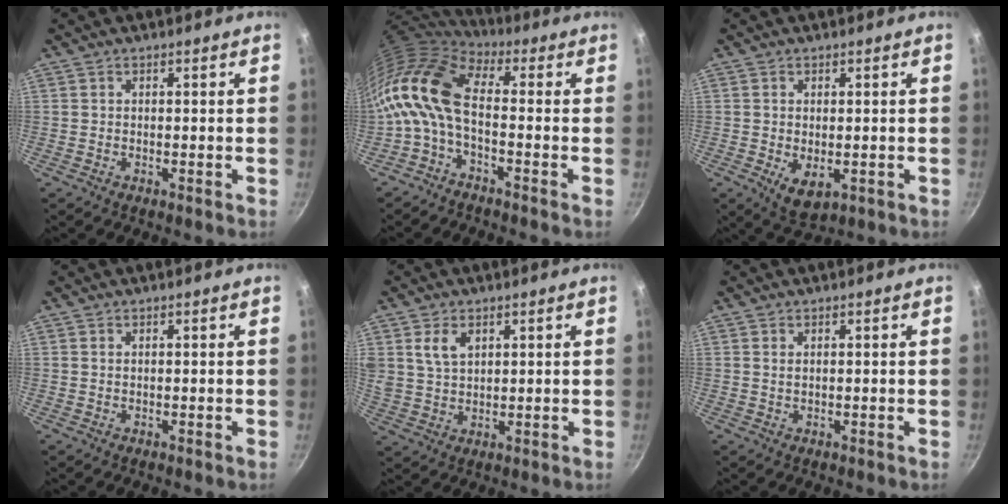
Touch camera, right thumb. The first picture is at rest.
{"total": 11.0, "force": [-1.3, 5.3, 9.5], "torque": [-0.191, 0.026, -0.041]}
{"total": 5.1, "force": [-0.8, 3.0, 4.0], "torque": [-0.063, -0.018, -0.004]}
{"total": 0.0}
{"total": 5.6, "force": [2.4, 3.7, 3.5], "torque": [-0.055, -0.009, 0.051]}
{"total": 0.8, "force": [0.3, 0.5, 0.6], "torque": [-0.013, 0.000, 0.006]}